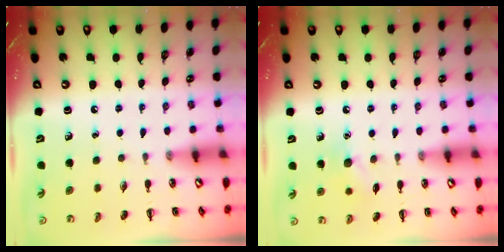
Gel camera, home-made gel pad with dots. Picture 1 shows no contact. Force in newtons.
{"total": 8.2, "press": 8.0, "slide": 1.9}